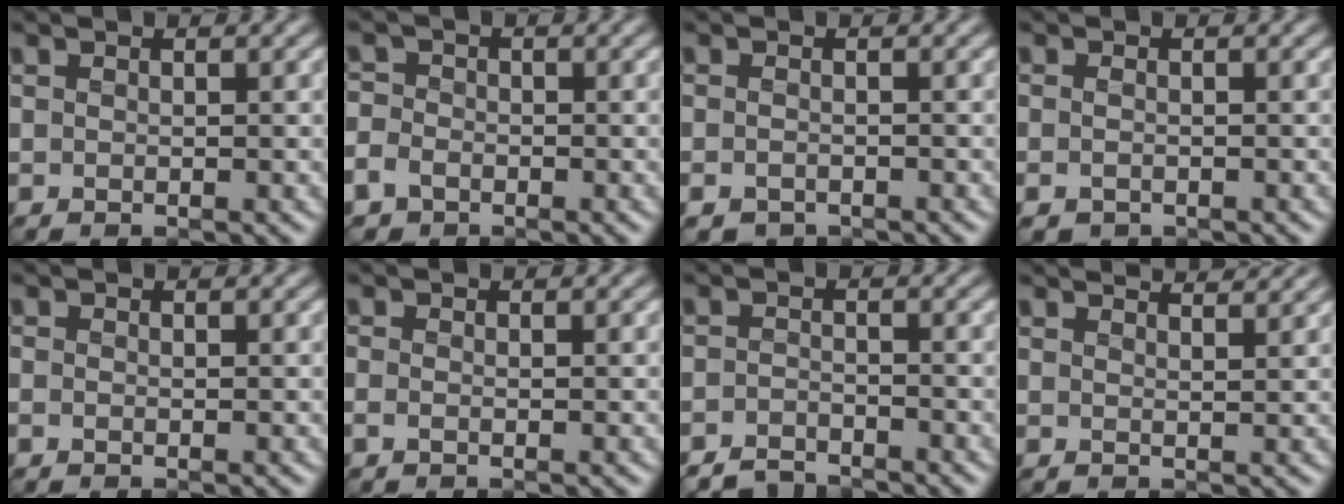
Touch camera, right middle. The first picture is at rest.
{"total": 4.9, "force": [-2.8, 3.7, 1.5], "torque": [-0.018, -0.011, -0.064]}
{"total": 1.5, "force": [-1.2, 0.7, 0.4], "torque": [-0.007, -0.007, -0.027]}
{"total": 1.1, "force": [-0.7, 0.6, 0.6], "torque": [-0.012, -0.007, -0.014]}
{"total": 0.9, "force": [-0.5, 0.6, 0.4], "torque": [-0.012, -0.007, -0.012]}
{"total": 1.2, "force": [-0.6, 0.8, 0.7], "torque": [-0.022, -0.006, -0.016]}
{"total": 2.7, "force": [-2.7, 0.5, 0.1], "torque": [0.003, 0.002, -0.057]}
{"total": 3.6, "force": [3.2, 0.7, 1.3], "torque": [-0.008, 0.013, 0.021]}